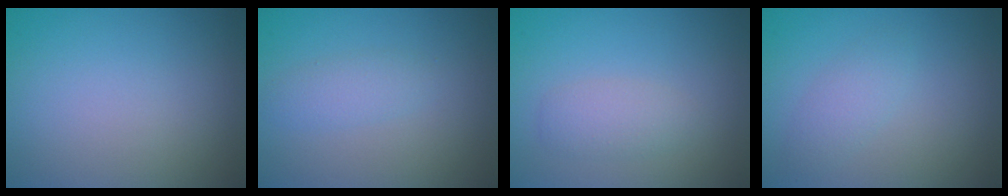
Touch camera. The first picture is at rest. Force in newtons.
{"total": 1.5, "press": 1.5, "slide": 0.1}
{"total": 1.8, "press": 1.8, "slide": 0.1}
{"total": 1.7, "press": 1.7, "slide": 0.0}